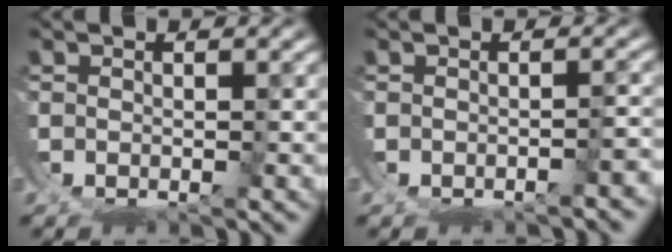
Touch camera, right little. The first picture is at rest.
{"total": 1.2, "force": [-1.1, -0.2, 0.6], "torque": [-0.010, 0.003, -0.017]}